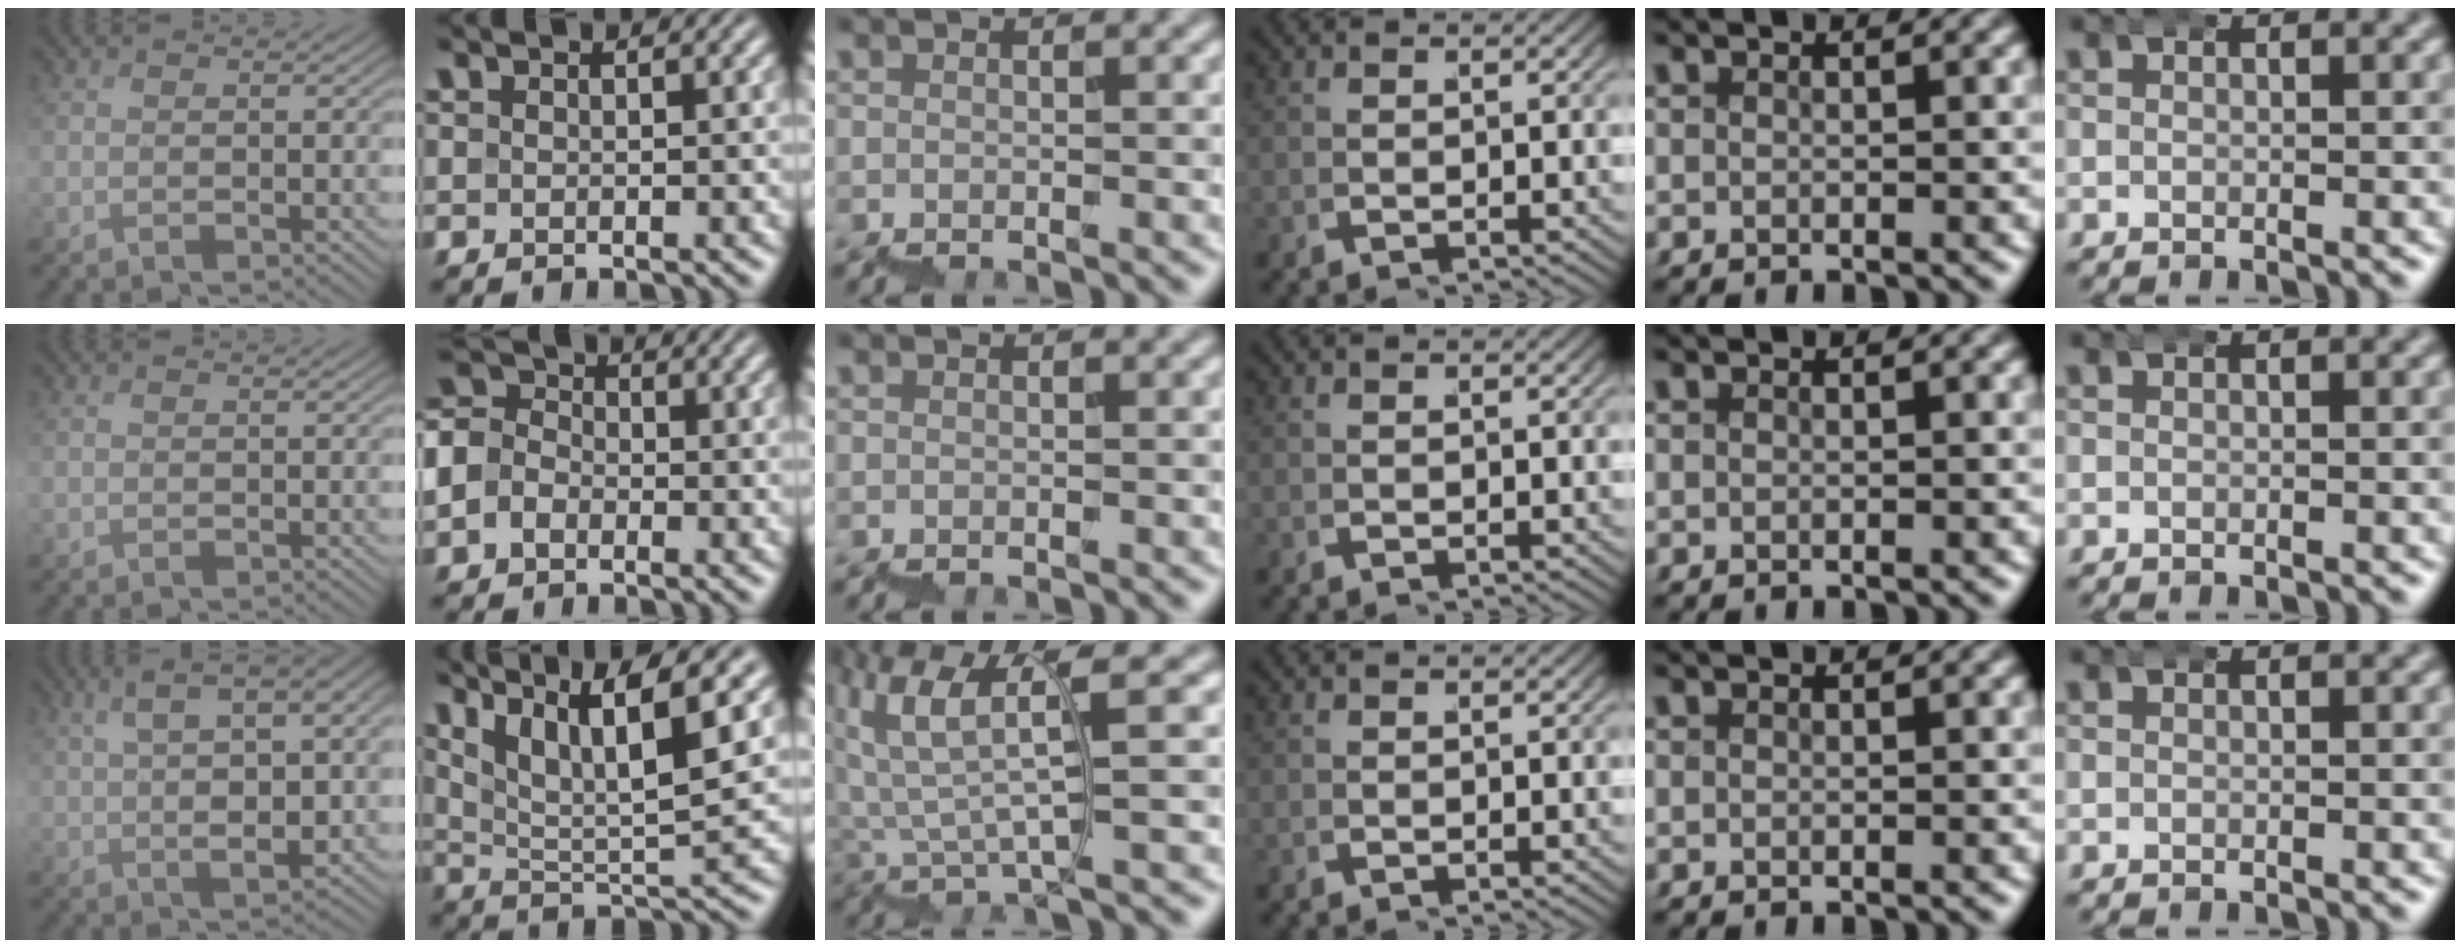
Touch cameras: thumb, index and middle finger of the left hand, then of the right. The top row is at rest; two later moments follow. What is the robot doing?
{"motion": "wrap", "object": "bubble wrap"}